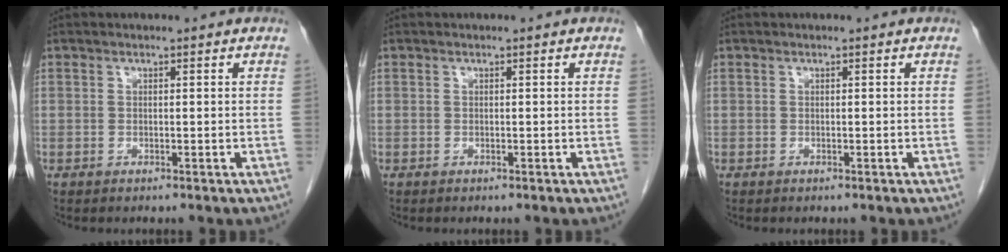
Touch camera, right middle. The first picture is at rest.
{"total": 0.0}
{"total": 0.0}